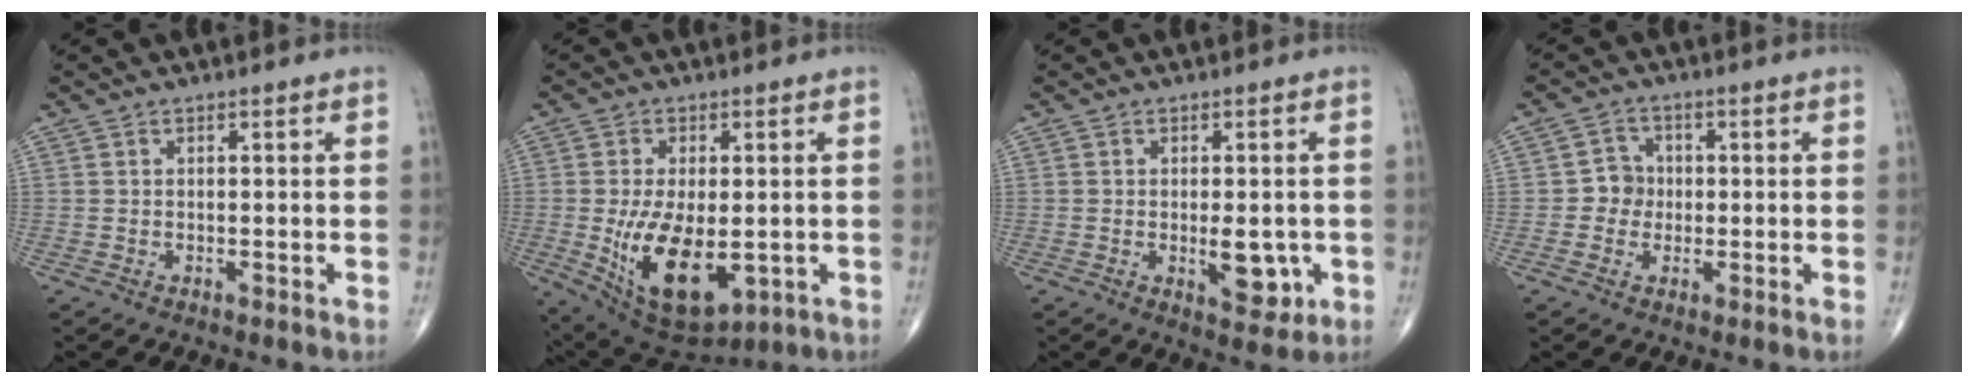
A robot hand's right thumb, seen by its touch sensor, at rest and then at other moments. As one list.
[{"total": 15.8, "force": [-2.9, 8.2, 13.2], "torque": [-0.227, -0.015, -0.024]}, {"total": 6.8, "force": [-1.4, 3.2, 5.8], "torque": [-0.063, -0.006, -0.012]}, {"total": 4.1, "force": [-0.4, 3.8, 1.3], "torque": [0.004, 0.011, -0.017]}]